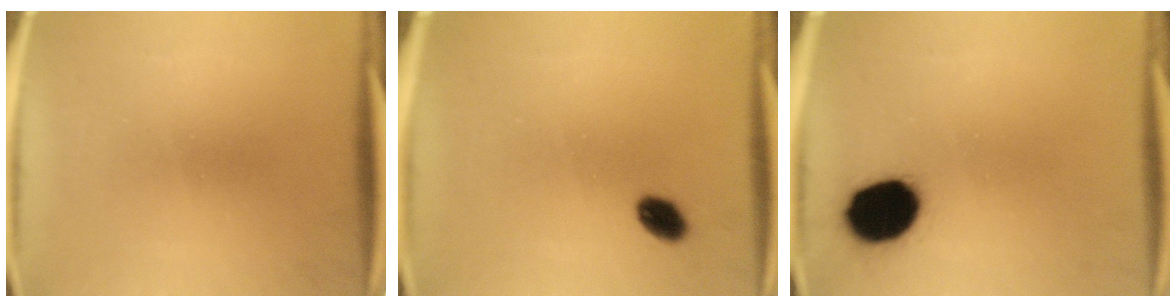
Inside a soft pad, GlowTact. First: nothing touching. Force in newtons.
{"total": 3.6}
{"total": 14.4}